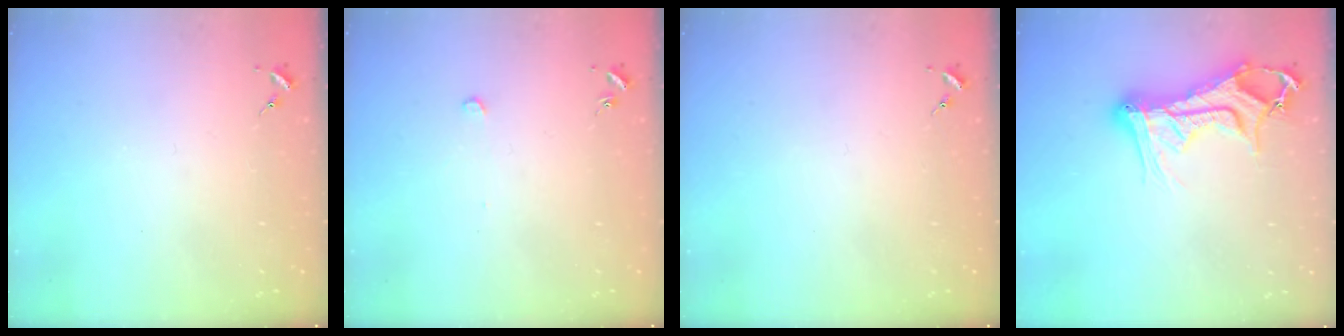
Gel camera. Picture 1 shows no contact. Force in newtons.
{"total": 2.6, "press": 2.6, "slide": 0.2}
{"total": 0.0}
{"total": 15.8, "press": 15.7, "slide": 1.6}